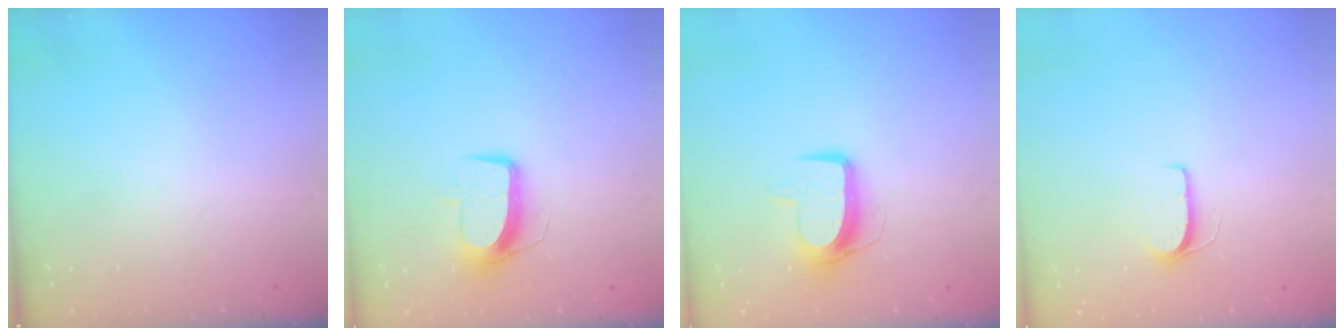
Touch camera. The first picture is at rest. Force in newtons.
{"total": 10.5, "press": 10.5, "slide": 0.8}
{"total": 9.9, "press": 9.9, "slide": 0.6}
{"total": 6.1, "press": 6.1, "slide": 0.5}